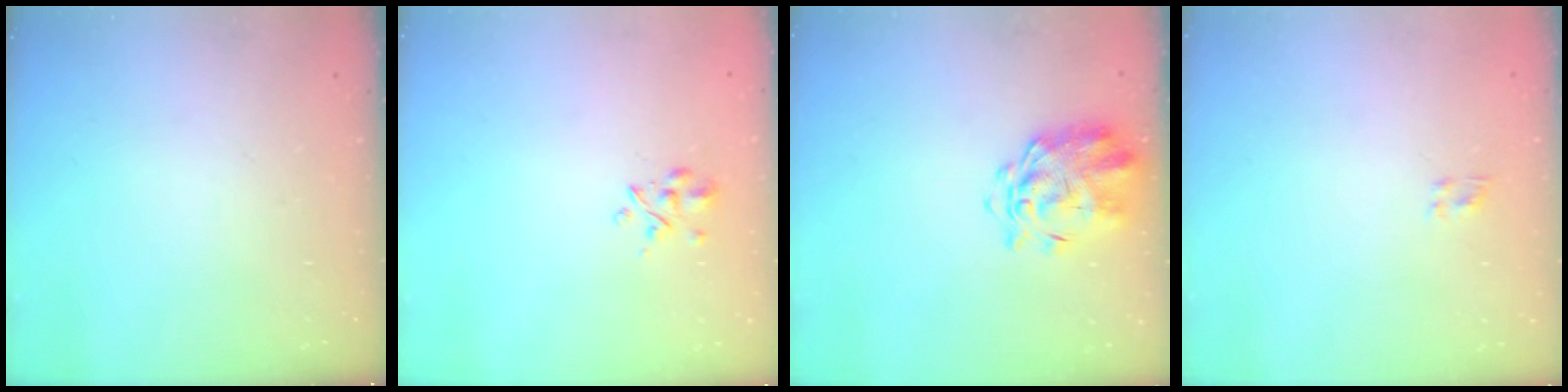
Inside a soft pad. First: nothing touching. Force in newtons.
{"total": 2.6, "press": 2.4, "slide": 1.0}
{"total": 3.7, "press": 3.5, "slide": 1.3}
{"total": 1.1, "press": 0.8, "slide": 0.7}